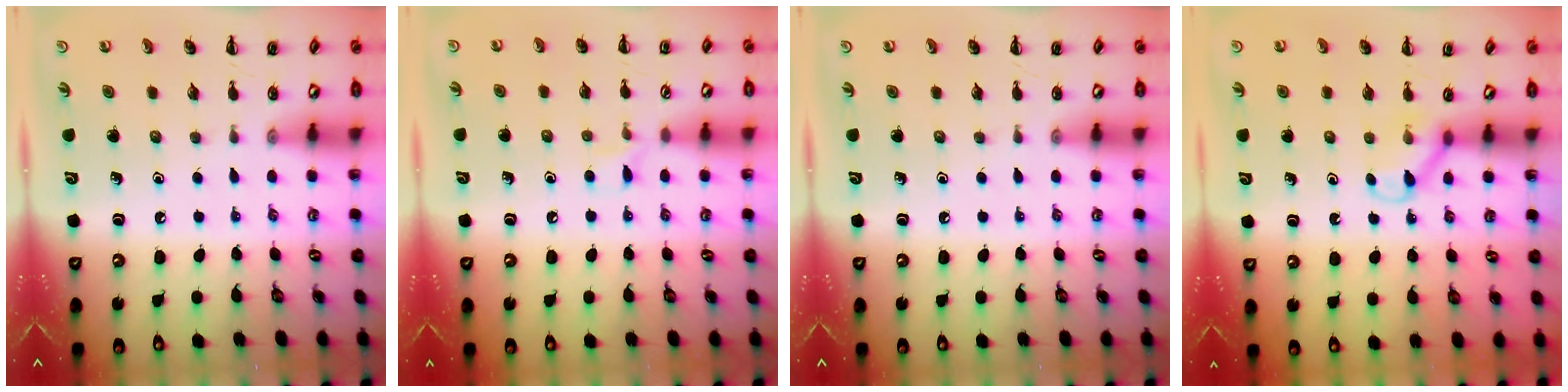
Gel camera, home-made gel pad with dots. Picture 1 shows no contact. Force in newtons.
{"total": 4.0, "press": 3.6, "slide": 1.6}
{"total": 0.0}
{"total": 5.0, "press": 4.7, "slide": 1.7}